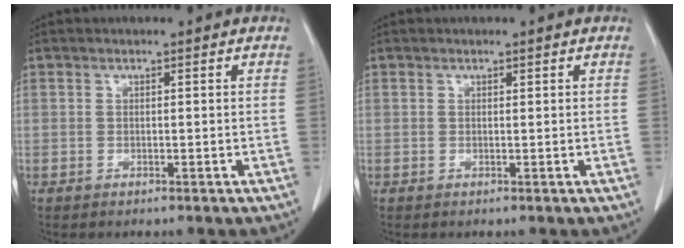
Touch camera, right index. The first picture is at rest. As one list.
[{"total": 0.0}]